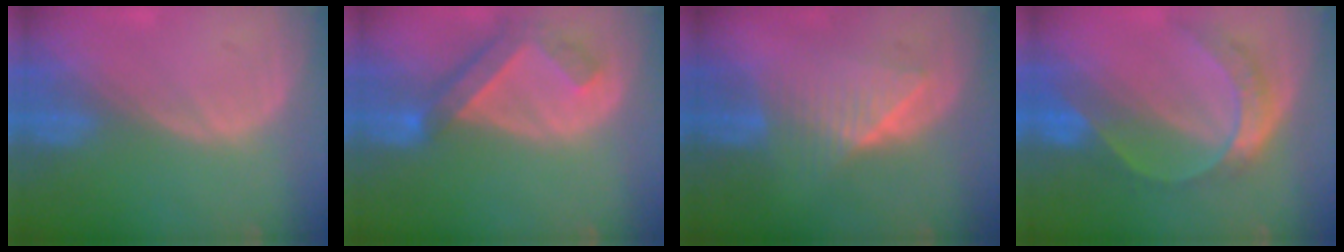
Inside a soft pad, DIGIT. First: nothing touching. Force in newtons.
{"total": 6.4, "press": 5.8, "slide": 2.8}
{"total": 6.4, "press": 6.3, "slide": 1.1}
{"total": 7.8, "press": 6.4, "slide": 4.4}